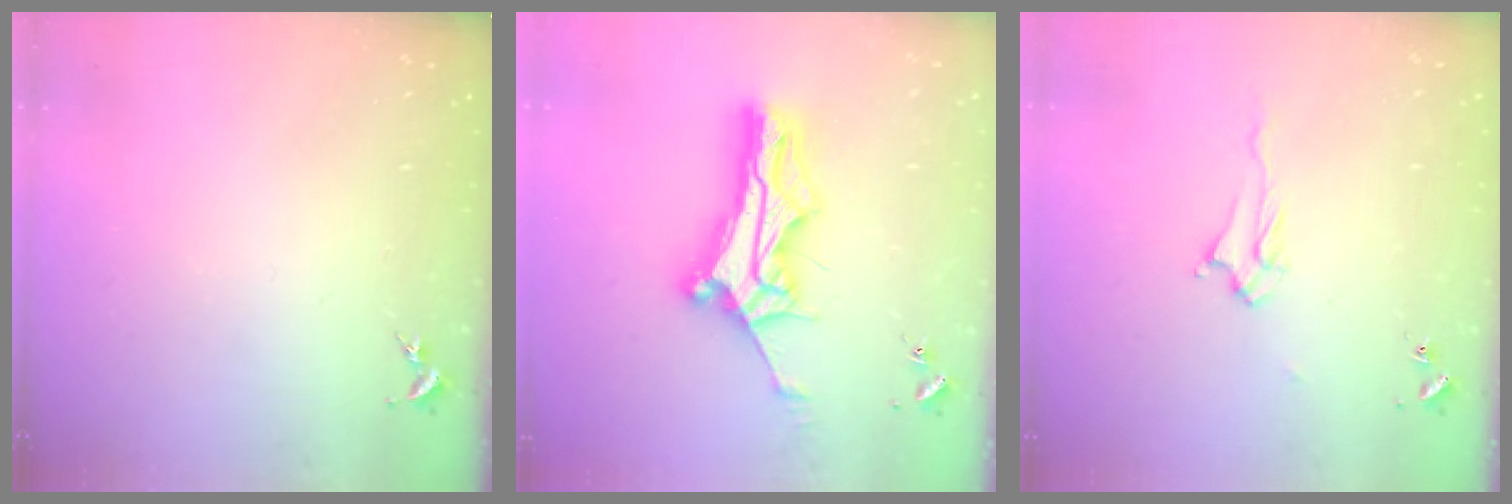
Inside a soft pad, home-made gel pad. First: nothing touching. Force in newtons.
{"total": 11.0, "press": 11.0, "slide": 0.8}
{"total": 2.5, "press": 2.4, "slide": 0.4}